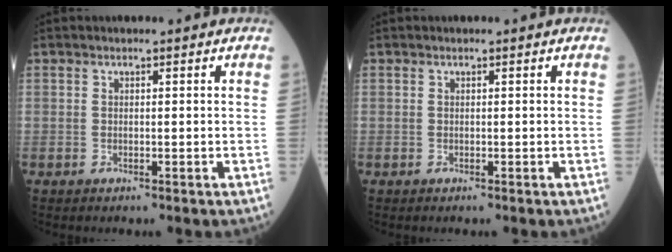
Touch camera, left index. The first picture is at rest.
{"total": 0.0}